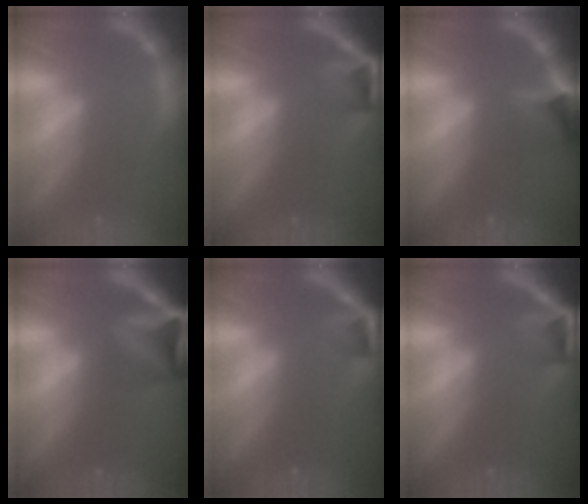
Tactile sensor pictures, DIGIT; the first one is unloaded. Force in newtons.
{"total": 4.4}
{"total": 4.9}
{"total": 9.0}
{"total": 2.9}
{"total": 4.4}